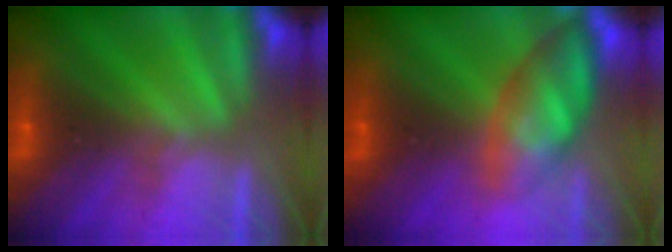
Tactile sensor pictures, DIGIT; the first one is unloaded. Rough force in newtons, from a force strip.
{"total": 5.0}